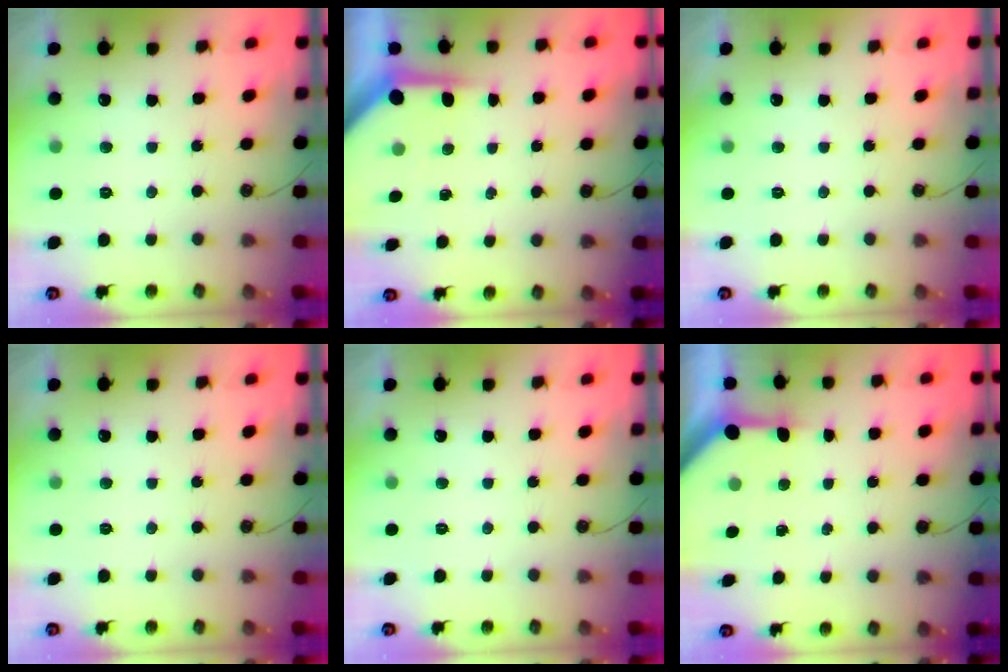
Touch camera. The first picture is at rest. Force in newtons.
{"total": 5.2, "press": 5.1, "slide": 0.2}
{"total": 0.8, "press": 0.5, "slide": 0.6}
{"total": 0.0}
{"total": 0.0}
{"total": 3.3, "press": 3.3, "slide": 0.4}